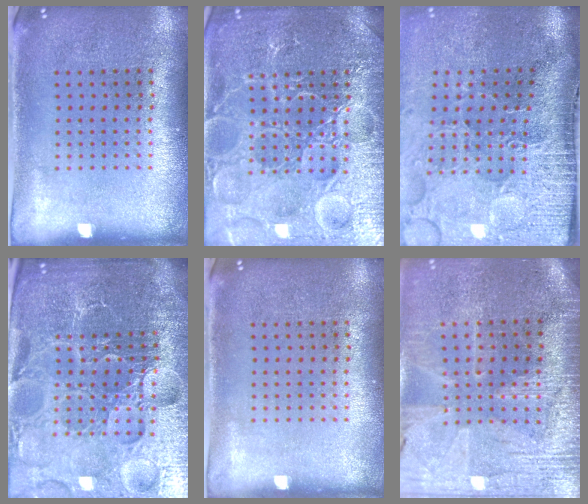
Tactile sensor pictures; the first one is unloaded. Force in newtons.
{"total": 7.4, "press": 7.4, "slide": 0.9}
{"total": 5.1, "press": 4.0, "slide": 3.1}
{"total": 6.5, "press": 5.8, "slide": 3.0}
{"total": 0.0}
{"total": 3.5, "press": 3.2, "slide": 1.4}